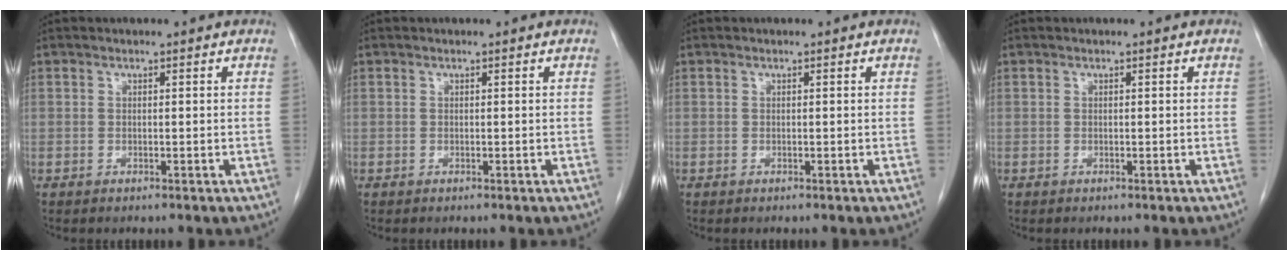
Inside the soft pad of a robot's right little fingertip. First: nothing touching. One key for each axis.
{"total": 0.0}
{"total": 0.0}
{"total": 0.0}